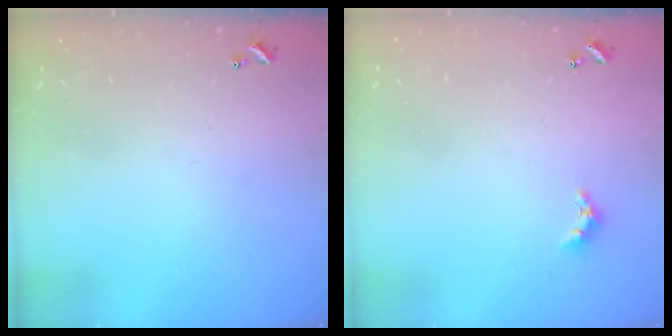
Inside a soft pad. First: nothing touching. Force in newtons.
{"total": 1.7, "press": 1.6, "slide": 0.5}